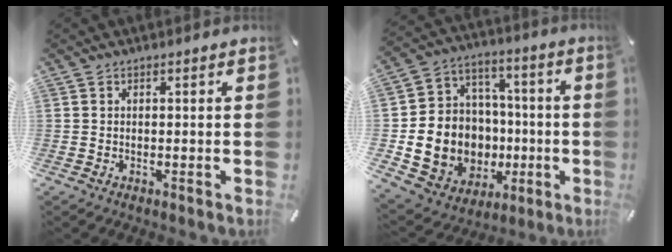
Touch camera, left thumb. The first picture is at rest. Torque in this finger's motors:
{"motor_torque": [0.64, 0.94, 1.24, 1.03, 0.36]}